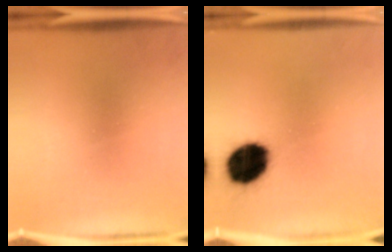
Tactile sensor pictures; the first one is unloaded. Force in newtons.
{"total": 16.0}